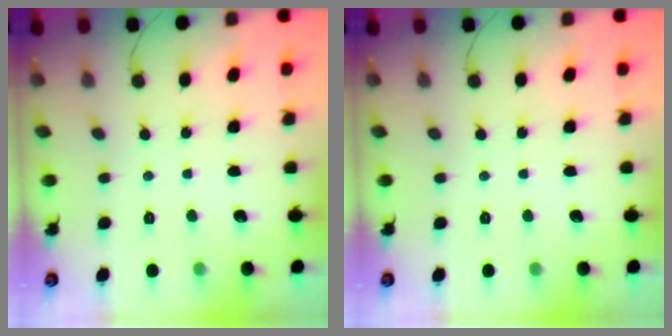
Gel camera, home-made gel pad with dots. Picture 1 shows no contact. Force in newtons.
{"total": 0.0}